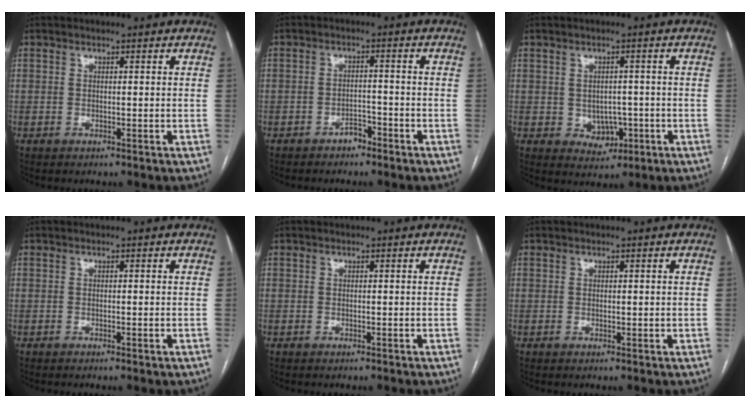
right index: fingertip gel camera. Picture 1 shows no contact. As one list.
[{"total": 2.4, "force": [-1.9, 1.1, 1.0], "torque": [-0.015, 0.005, -0.029]}, {"total": 4.1, "force": [-0.8, 3.2, 2.5], "torque": [-0.027, 0.003, -0.001]}, {"total": 0.5, "force": [-0.3, 0.0, 0.4], "torque": [-0.009, -0.001, -0.002]}, {"total": 0.0}, {"total": 0.7, "force": [0.2, 0.4, 0.5], "torque": [-0.009, -0.002, 0.006]}]